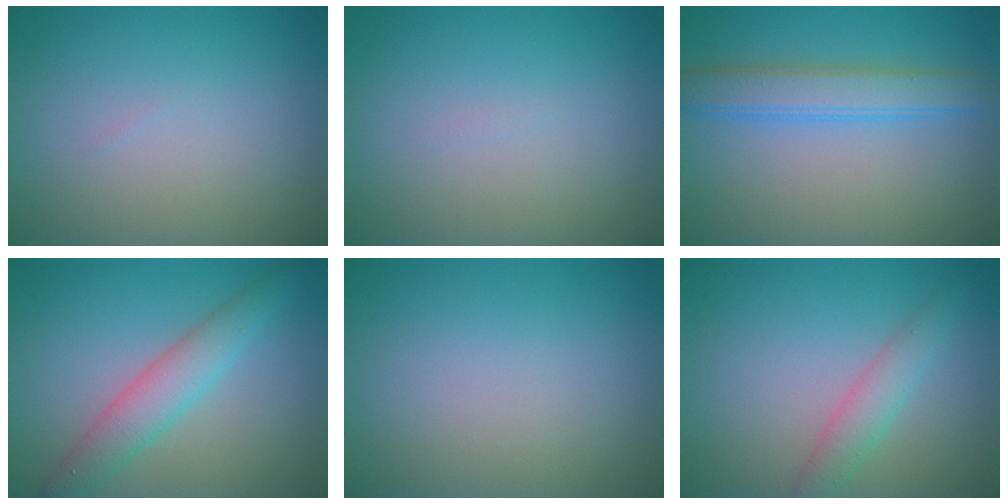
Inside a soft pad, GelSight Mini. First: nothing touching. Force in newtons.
{"total": 0.0}
{"total": 3.8, "press": 3.8, "slide": 0.1}
{"total": 3.7, "press": 3.7, "slide": 0.1}
{"total": 0.0}
{"total": 2.3, "press": 2.3, "slide": 0.0}